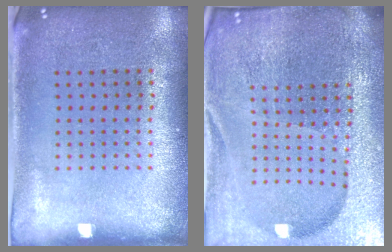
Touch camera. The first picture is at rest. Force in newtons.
{"total": 6.1, "press": 5.4, "slide": 2.9}